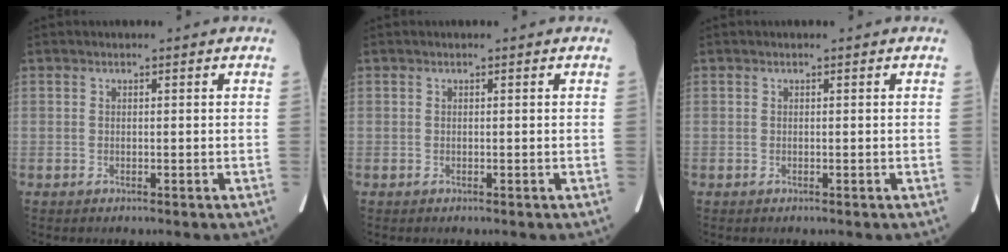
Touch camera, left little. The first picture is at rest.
{"total": 0.0}
{"total": 0.0}